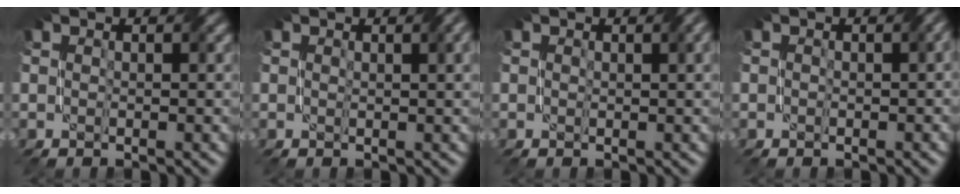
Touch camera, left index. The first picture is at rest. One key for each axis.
{"total": 1.8, "fx": 0.7, "fy": 0.3, "fz": 1.7, "tx": -0.025, "ty": 0.004, "tz": 0.009}
{"total": 1.6, "fx": 0.4, "fy": 0.5, "fz": 1.4, "tx": -0.023, "ty": 0.002, "tz": 0.006}
{"total": 1.9, "fx": -0.5, "fy": 0.9, "fz": 1.6, "tx": -0.022, "ty": -0.003, "tz": -0.008}